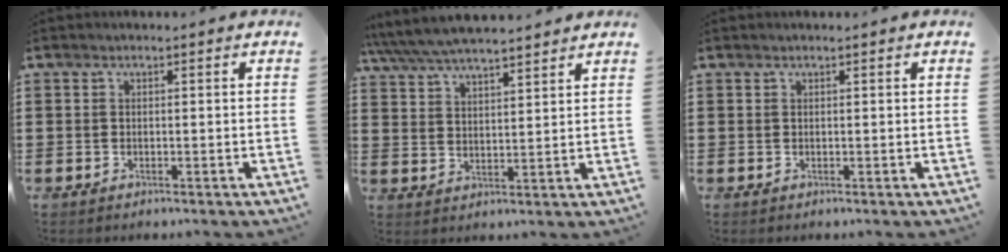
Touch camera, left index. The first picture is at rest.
{"total": 5.6, "force": [5.2, 0.7, 1.8], "torque": [-0.054, -0.022, 0.093]}
{"total": 0.0}